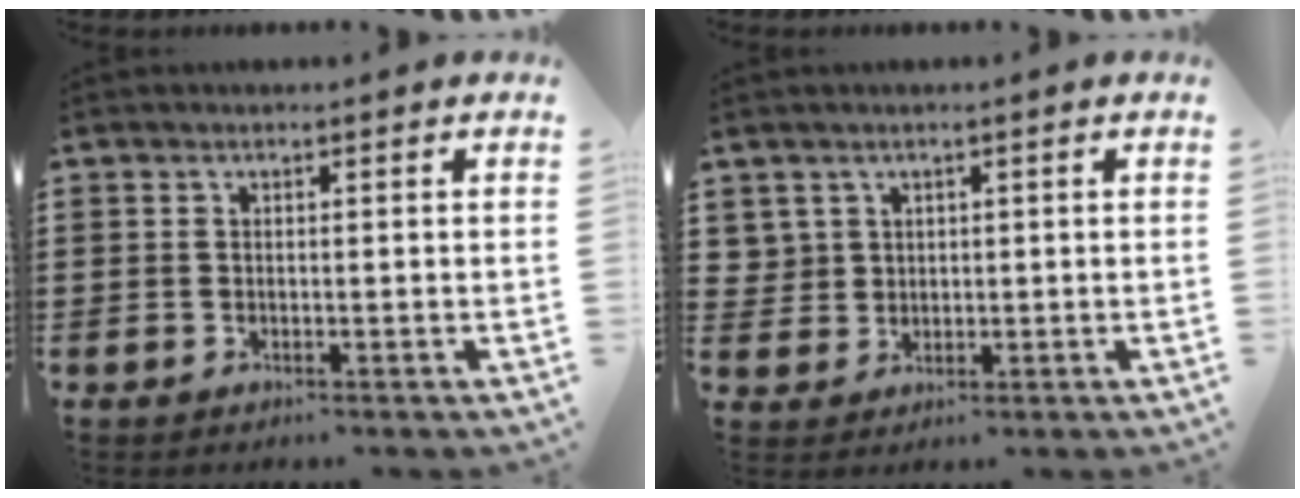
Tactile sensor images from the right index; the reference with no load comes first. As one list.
[{"total": 2.5, "force": [1.3, 2.2, 0.2], "torque": [-0.015, 0.009, 0.023]}]